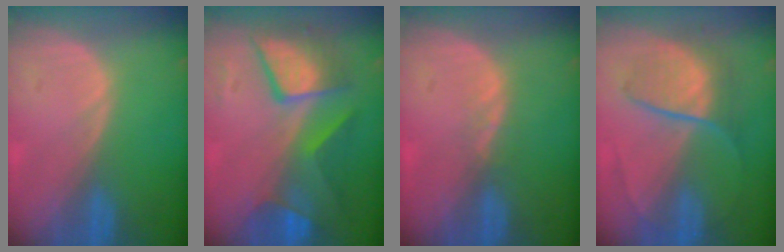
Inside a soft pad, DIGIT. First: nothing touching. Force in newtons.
{"total": 9.2, "press": 9.2, "slide": 0.6}
{"total": 1.5, "press": 1.2, "slide": 0.8}
{"total": 6.7, "press": 6.6, "slide": 1.1}